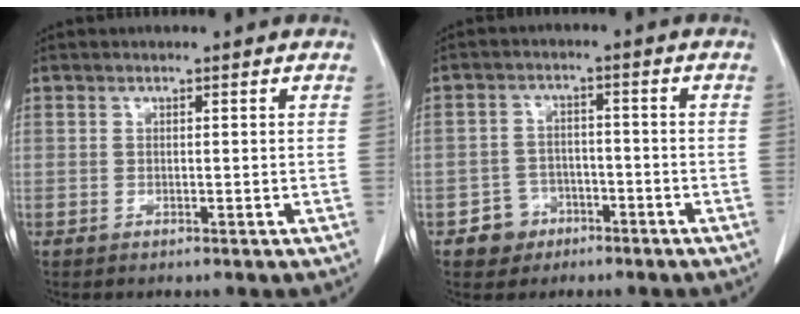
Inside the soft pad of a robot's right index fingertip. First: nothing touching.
{"total": 4.6, "force": [-2.6, 3.8, 0.4], "torque": [0.002, 0.015, -0.039]}